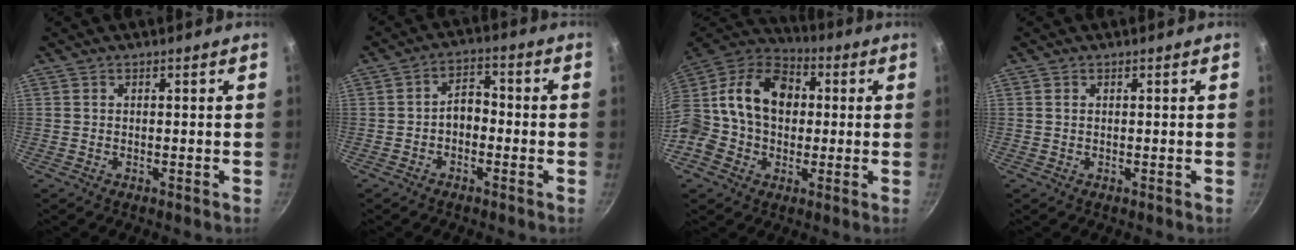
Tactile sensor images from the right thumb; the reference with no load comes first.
{"total": 4.6, "force": [-1.2, 3.0, 3.3], "torque": [-0.029, 0.023, -0.027]}
{"total": 21.0, "force": [0.4, 17.1, 12.1], "torque": [-0.215, 0.056, -0.004]}
{"total": 0.0}